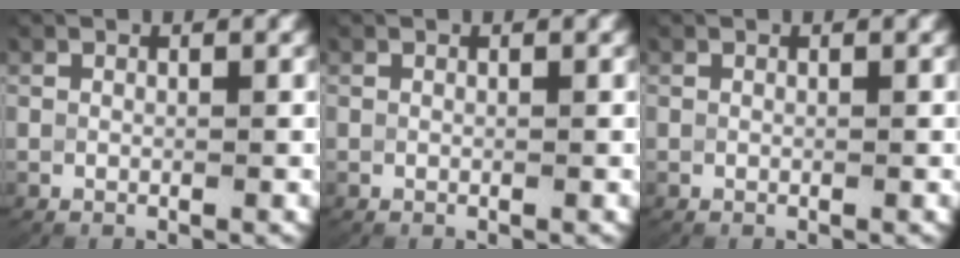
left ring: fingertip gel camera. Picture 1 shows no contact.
{"total": 0.0}
{"total": 0.0}